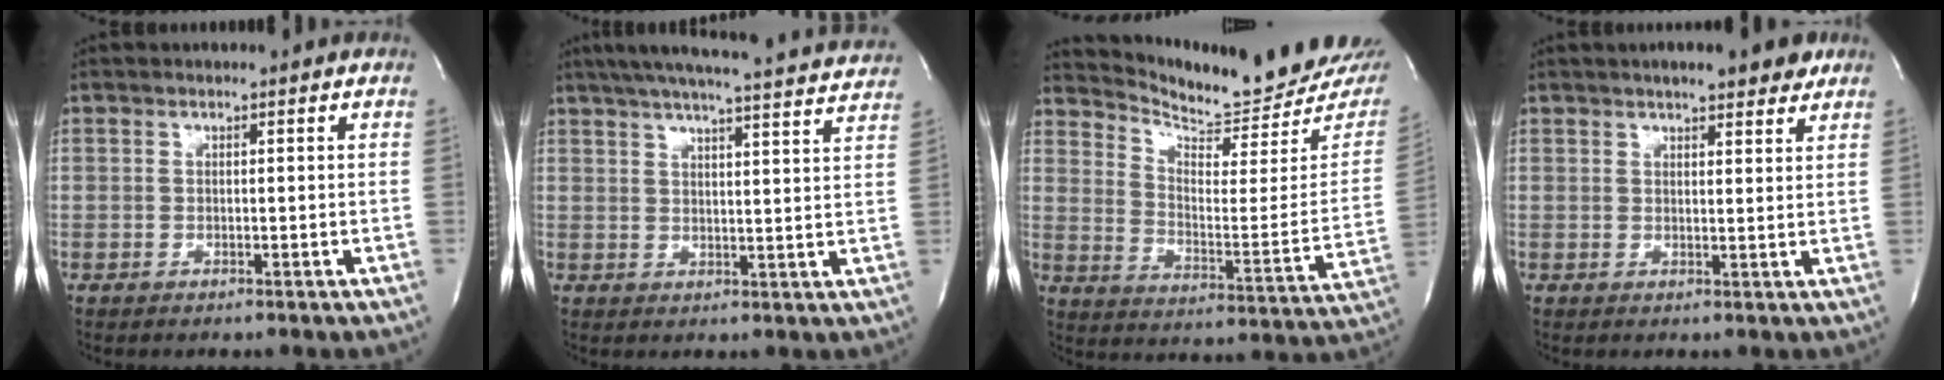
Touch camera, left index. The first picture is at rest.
{"total": 23.2, "force": [21.4, 0.7, 8.9], "torque": [-0.146, -0.008, 0.267]}
{"total": 19.1, "force": [18.4, 1.7, 4.8], "torque": [-0.081, -0.100, 0.244]}
{"total": 6.7, "force": [5.1, 1.6, 3.9], "torque": [-0.054, 0.010, 0.069]}